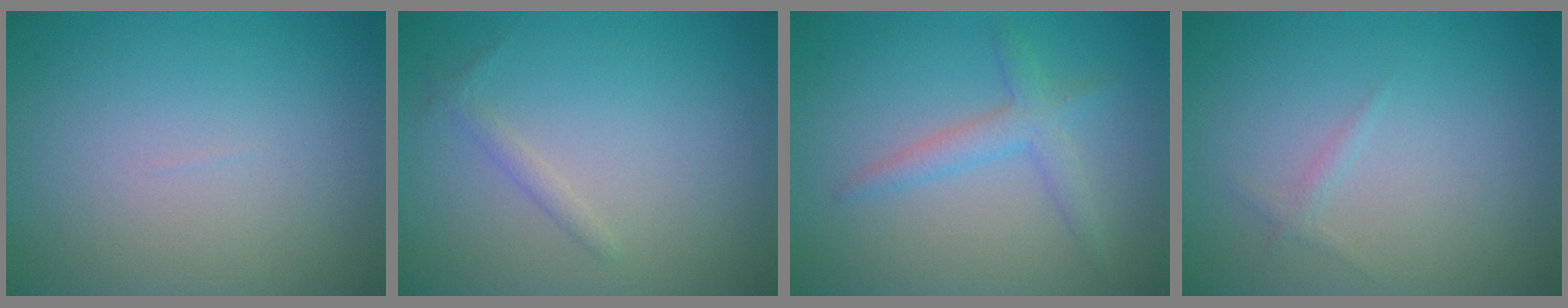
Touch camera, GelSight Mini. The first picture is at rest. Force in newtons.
{"total": 0.9, "press": 0.9, "slide": 0.1}
{"total": 2.4, "press": 2.4, "slide": 0.3}
{"total": 0.6, "press": 0.6, "slide": 0.1}